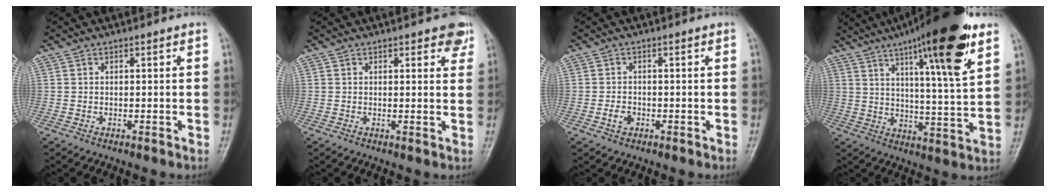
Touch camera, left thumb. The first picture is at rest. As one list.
[{"total": 3.6, "force": [2.3, 1.6, 2.3], "torque": [-0.006, -0.009, 0.023]}, {"total": 2.2, "force": [-0.8, 1.7, 1.2], "torque": [-0.019, 0.005, -0.016]}, {"total": 20.4, "force": [11.4, 2.9, 16.7], "torque": [-0.238, -0.040, 0.172]}]